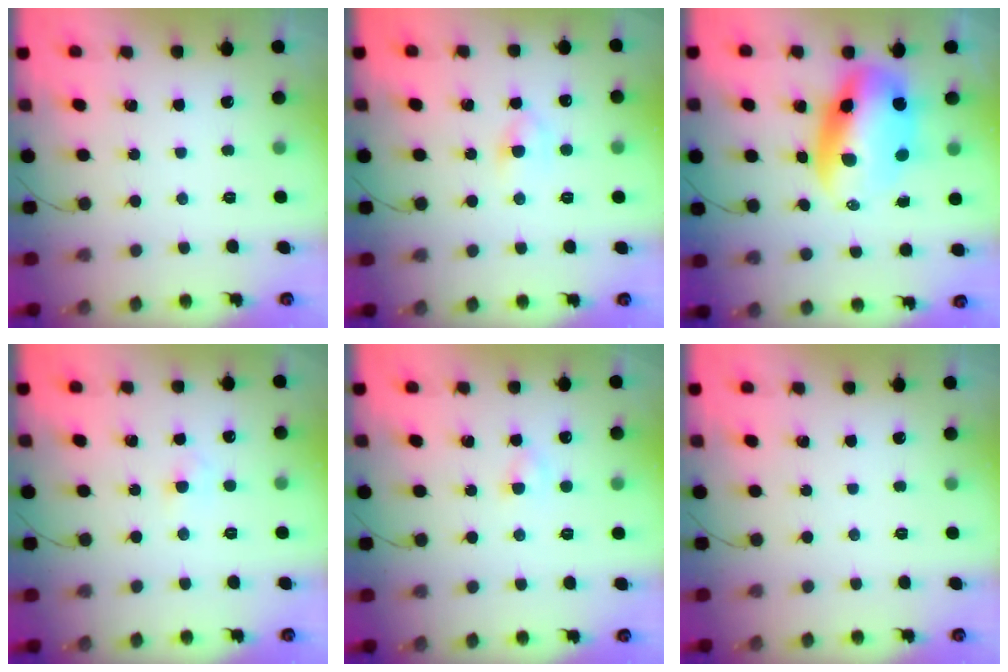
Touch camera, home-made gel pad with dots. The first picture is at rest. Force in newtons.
{"total": 3.9, "press": 3.7, "slide": 1.3}
{"total": 12.4, "press": 12.0, "slide": 2.8}
{"total": 1.9, "press": 1.8, "slide": 0.8}
{"total": 1.3, "press": 1.1, "slide": 0.7}
{"total": 0.0}